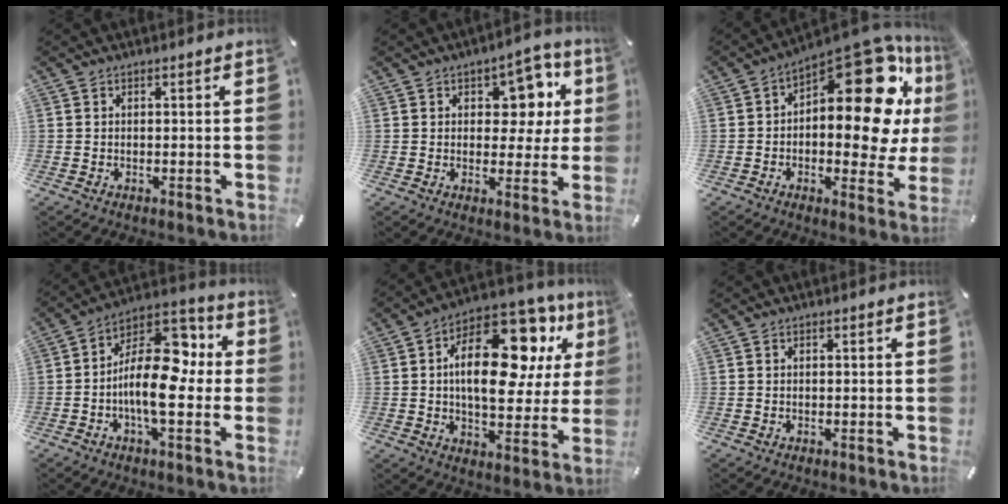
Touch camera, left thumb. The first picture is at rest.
{"total": 10.4, "force": [3.9, 7.2, 6.5], "torque": [-0.070, -0.018, 0.064]}
{"total": 24.6, "force": [8.6, 11.8, 19.9], "torque": [-0.247, -0.084, 0.148]}
{"total": 16.8, "force": [-1.2, 9.1, 14.0], "torque": [-0.227, -0.007, -0.016]}
{"total": 22.8, "force": [7.3, 12.5, 17.5], "torque": [-0.258, -0.040, 0.122]}
{"total": 0.0}